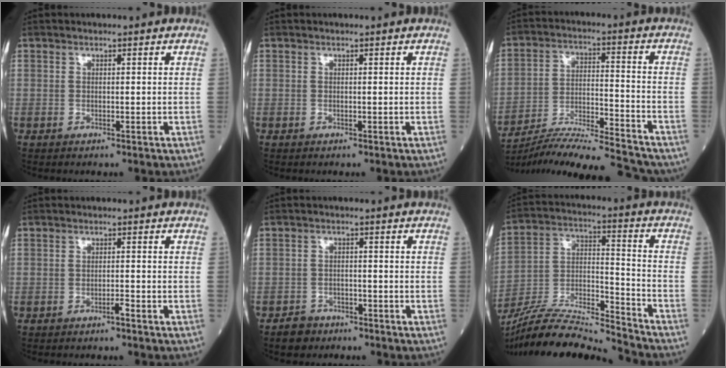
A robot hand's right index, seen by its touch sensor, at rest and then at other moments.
{"total": 0.0}
{"total": 17.0, "force": [-15.9, 0.9, 5.9], "torque": [-0.130, -0.003, -0.262]}
{"total": 0.9, "force": [-0.8, -0.1, 0.5], "torque": [-0.004, 0.001, -0.015]}
{"total": 3.0, "force": [-2.4, 1.9, 0.2], "torque": [-0.012, 0.007, -0.039]}
{"total": 18.0, "force": [-17.2, -0.6, 5.3], "torque": [-0.098, 0.012, -0.306]}